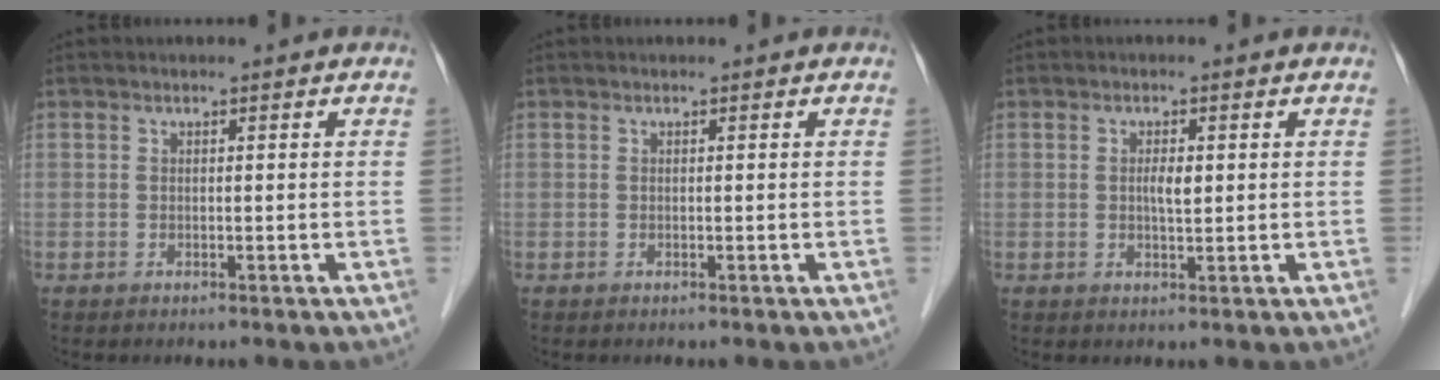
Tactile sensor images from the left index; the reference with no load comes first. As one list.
[{"total": 0.0}, {"total": 2.1, "force": [0.2, 0.6, 2.0], "torque": [-0.038, -0.002, 0.005]}]